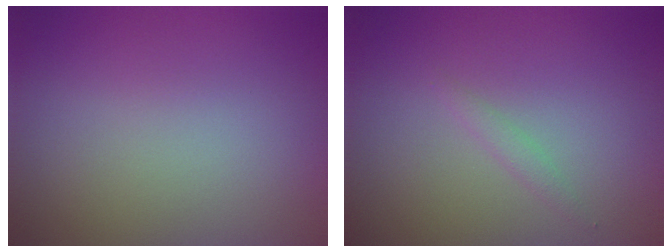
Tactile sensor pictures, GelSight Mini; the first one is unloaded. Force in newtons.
{"total": 0.9, "press": 0.9, "slide": 0.1}